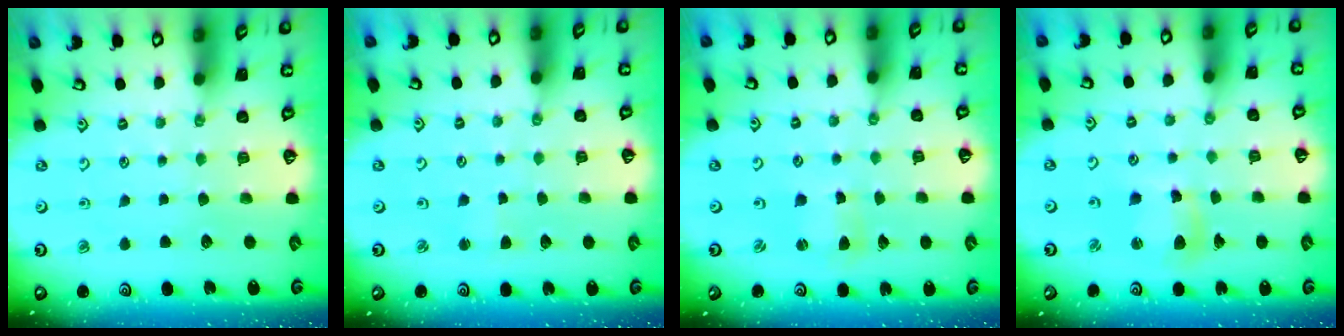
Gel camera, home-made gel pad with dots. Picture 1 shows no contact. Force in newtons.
{"total": 1.4, "press": 1.3, "slide": 0.3}
{"total": 2.2, "press": 2.2, "slide": 0.3}
{"total": 8.0, "press": 7.9, "slide": 1.1}